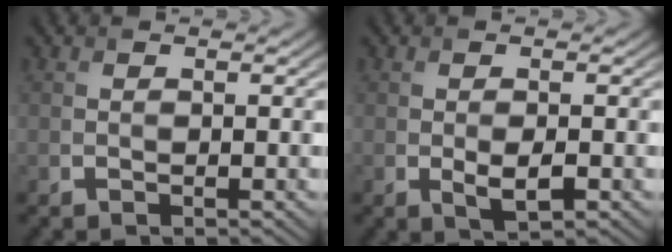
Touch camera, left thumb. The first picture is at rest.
{"total": 2.5, "force": [-0.6, 1.2, 2.1], "torque": [-0.042, -0.011, -0.004]}